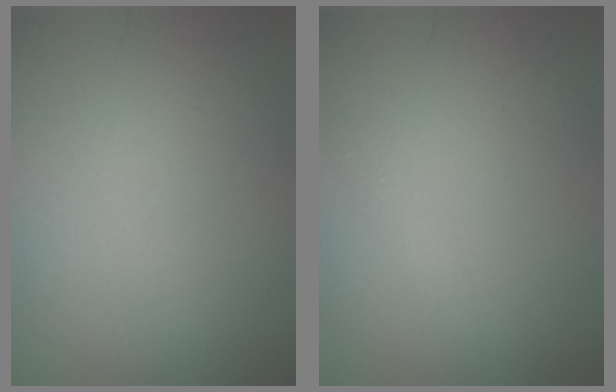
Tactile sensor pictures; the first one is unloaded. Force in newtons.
{"total": 1.0, "press": 0.9, "slide": 0.1}